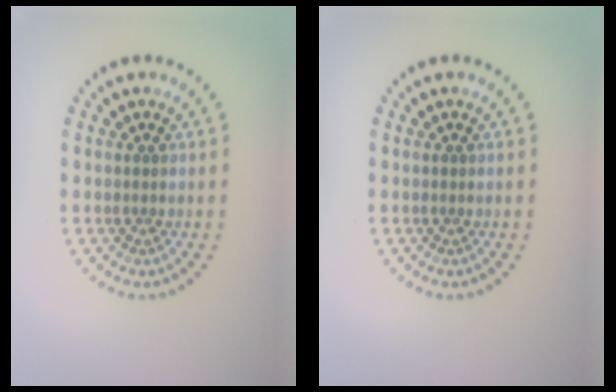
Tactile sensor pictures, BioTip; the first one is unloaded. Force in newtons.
{"total": 0.0}